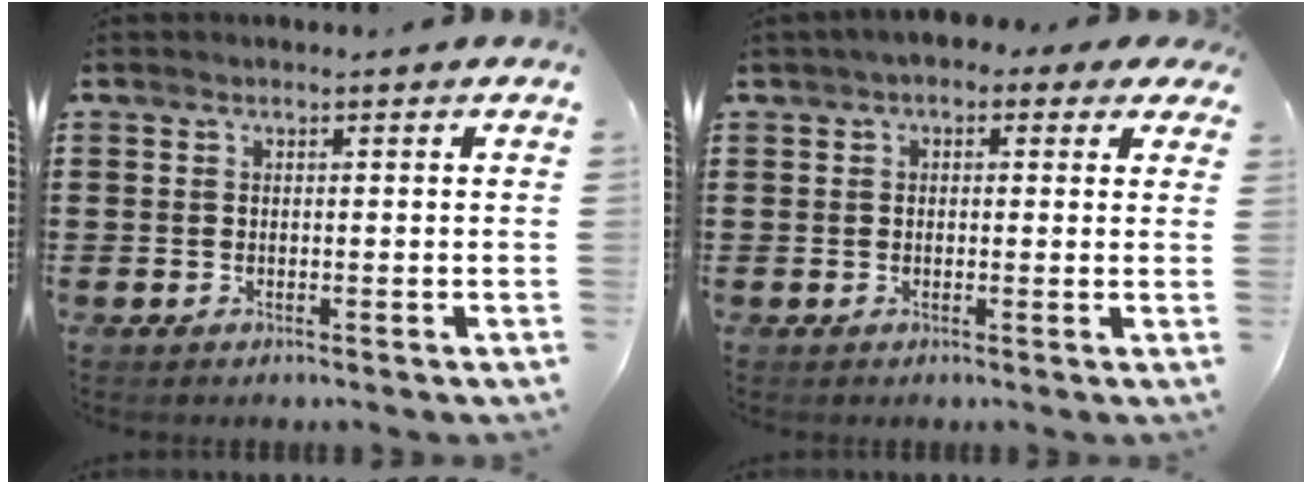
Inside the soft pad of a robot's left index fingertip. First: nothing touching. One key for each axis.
{"total": 2.2, "fx": 0.8, "fy": 1.4, "fz": 1.4, "tx": -0.034, "ty": 0.012, "tz": 0.012}